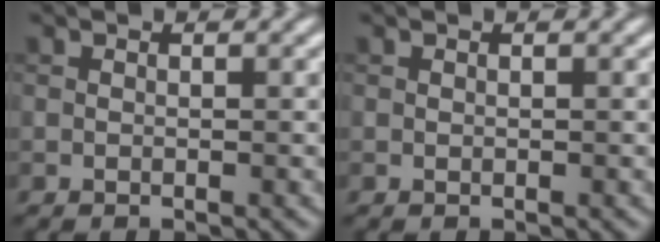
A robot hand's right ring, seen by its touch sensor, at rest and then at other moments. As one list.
[{"total": 0.0}]